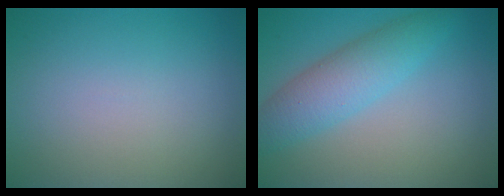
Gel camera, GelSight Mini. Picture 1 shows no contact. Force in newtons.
{"total": 4.5, "press": 4.5, "slide": 0.1}